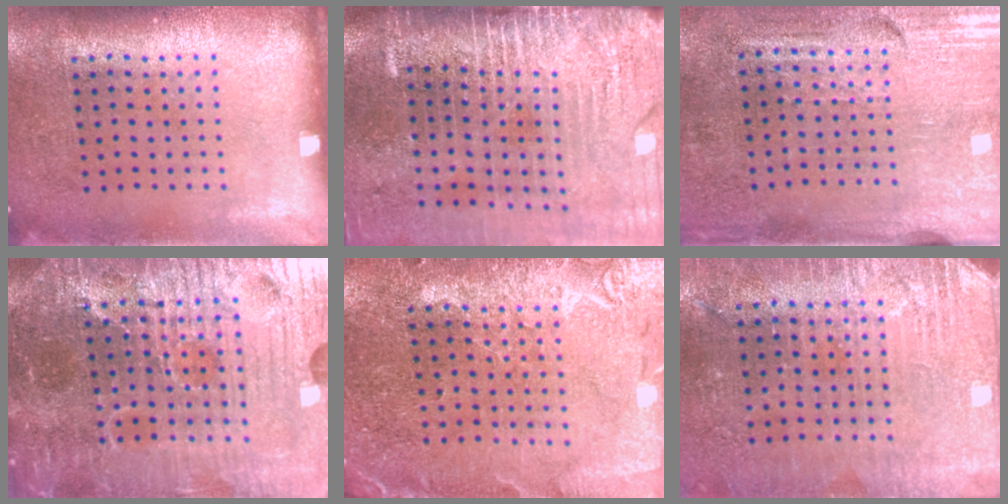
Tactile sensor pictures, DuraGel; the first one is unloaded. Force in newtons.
{"total": 4.3, "press": 3.6, "slide": 2.3}
{"total": 3.2, "press": 2.8, "slide": 1.5}
{"total": 6.1, "press": 5.7, "slide": 2.2}
{"total": 0.7, "press": 0.7, "slide": 0.3}
{"total": 2.8, "press": 2.8, "slide": 0.5}